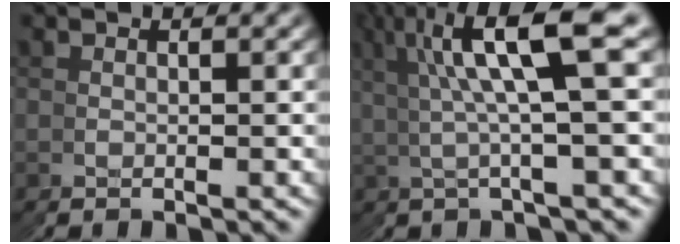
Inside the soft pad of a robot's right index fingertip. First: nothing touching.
{"total": 7.4, "force": [3.4, 1.8, 6.3], "torque": [-0.086, 0.034, 0.041]}